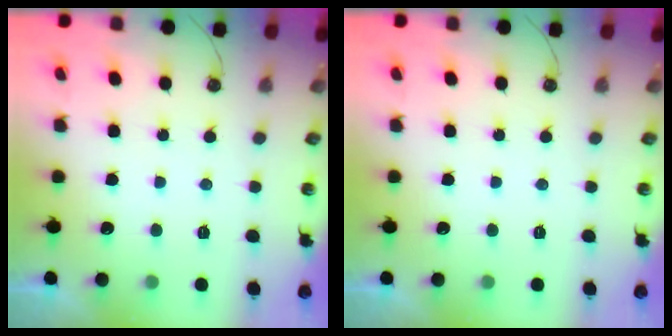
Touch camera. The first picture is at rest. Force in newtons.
{"total": 0.0}